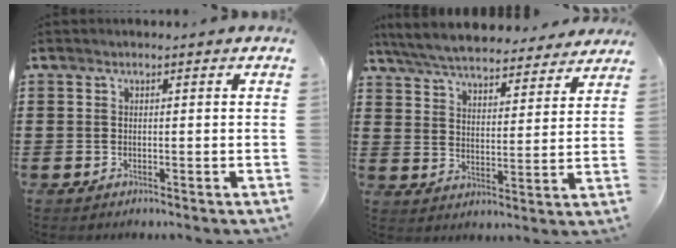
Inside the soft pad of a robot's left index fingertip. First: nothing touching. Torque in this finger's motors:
{"motor_torque": [2.14, 0.00, 0.61, 0.21]}